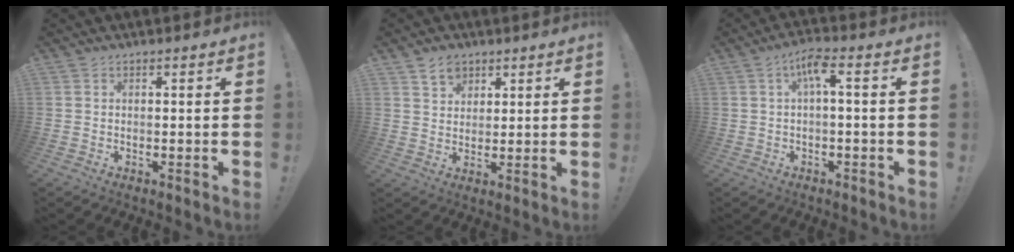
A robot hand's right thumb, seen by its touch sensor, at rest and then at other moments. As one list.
[{"total": 5.8, "force": [3.8, 4.2, 1.1], "torque": [-0.008, -0.022, 0.070]}, {"total": 6.0, "force": [0.8, 1.3, 5.7], "torque": [-0.102, 0.003, 0.012]}]